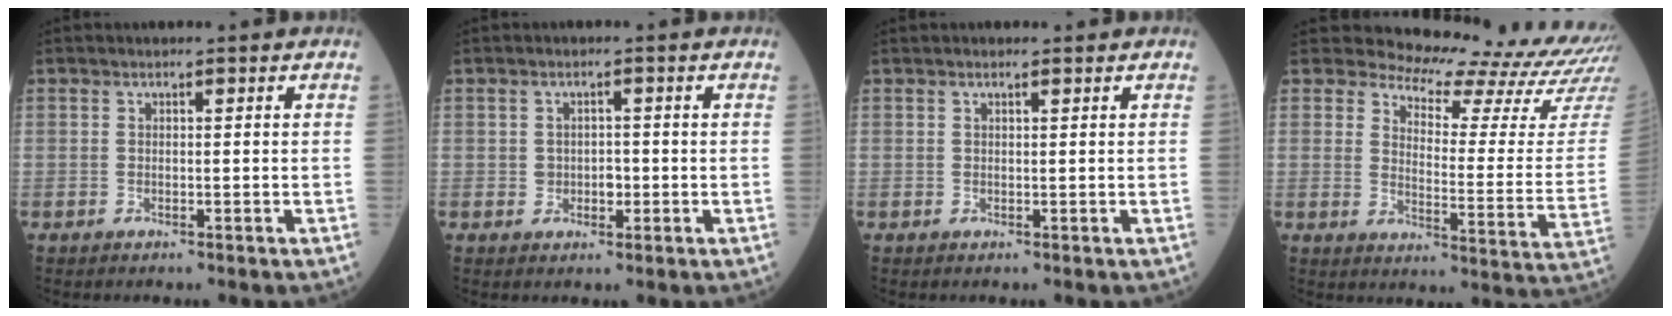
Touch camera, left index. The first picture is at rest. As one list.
[{"total": 2.0, "force": [-0.2, 1.6, 1.2], "torque": [-0.016, 0.003, -0.001]}, {"total": 1.1, "force": [0.9, 0.0, 0.5], "torque": [-0.012, 0.011, 0.017]}, {"total": 18.1, "force": [17.6, 0.9, 3.8], "torque": [-0.053, -0.132, 0.190]}]